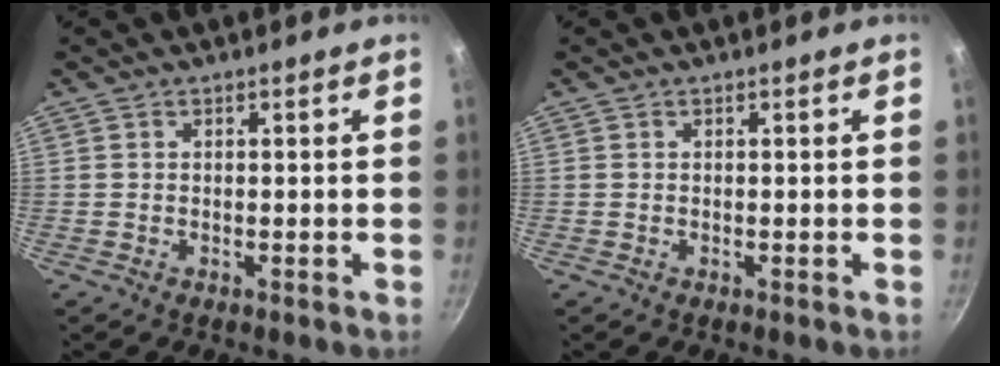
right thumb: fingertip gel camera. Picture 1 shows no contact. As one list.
[{"total": 0.0}]